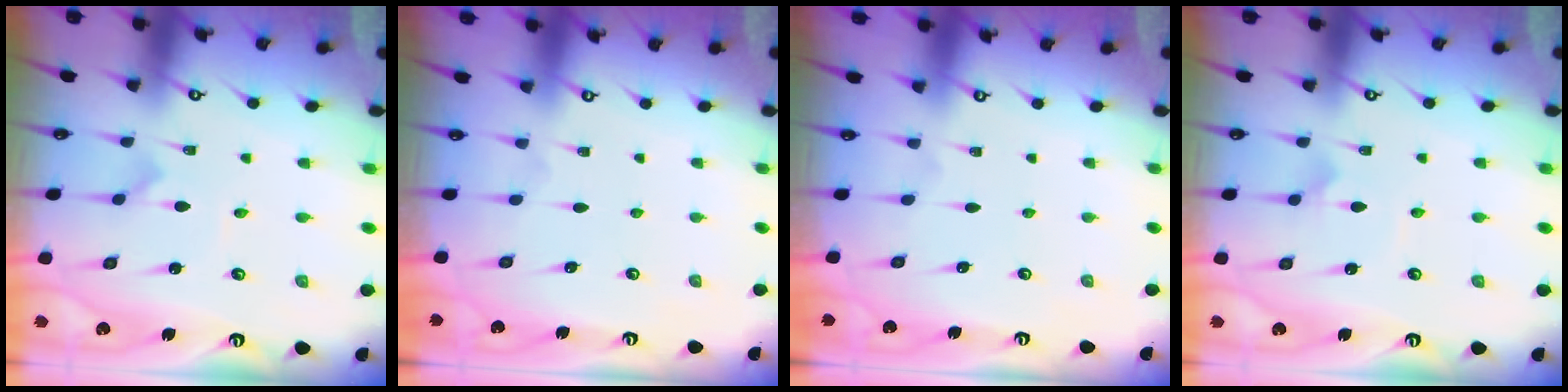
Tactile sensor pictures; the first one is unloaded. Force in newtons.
{"total": 0.0}
{"total": 0.0}
{"total": 4.1, "press": 4.1, "slide": 0.5}